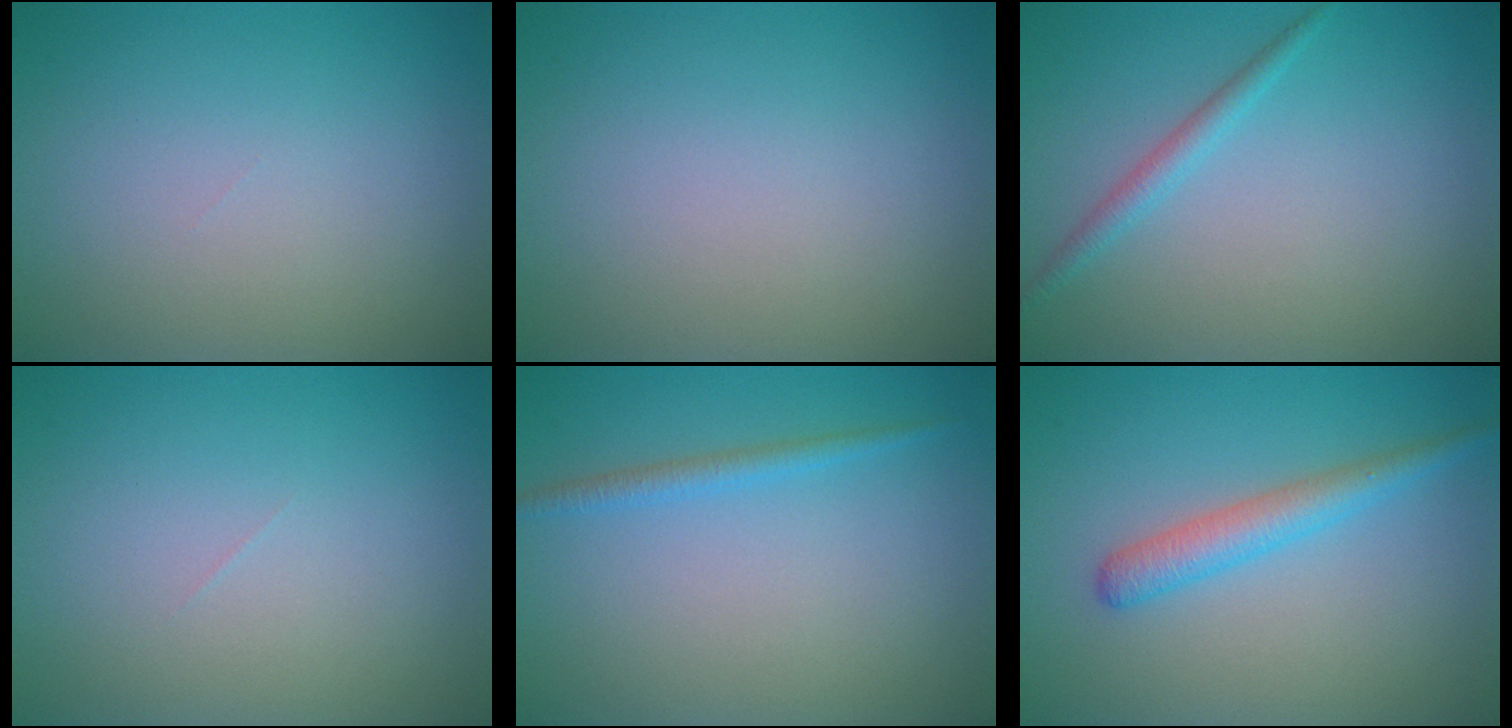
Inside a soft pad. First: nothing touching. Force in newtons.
{"total": 0.0}
{"total": 1.6, "press": 1.6, "slide": 0.1}
{"total": 0.0}
{"total": 1.4, "press": 1.4, "slide": 0.1}
{"total": 2.8, "press": 2.8, "slide": 0.0}